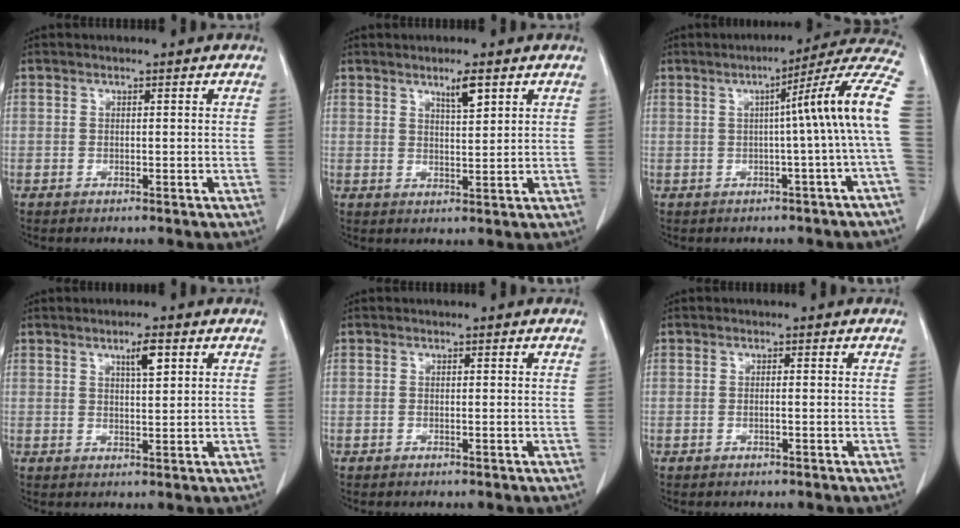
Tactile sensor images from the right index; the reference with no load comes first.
{"total": 3.3, "force": [2.1, 0.4, 2.5], "torque": [-0.045, -0.003, 0.038]}
{"total": 12.4, "force": [0.3, -1.8, 12.3], "torque": [-0.142, 0.028, -0.006]}
{"total": 3.4, "force": [1.7, 0.5, 2.9], "torque": [-0.048, -0.001, 0.028]}
{"total": 0.0}
{"total": 0.6, "force": [-0.1, 0.0, 0.6], "torque": [-0.010, 0.003, 0.000]}